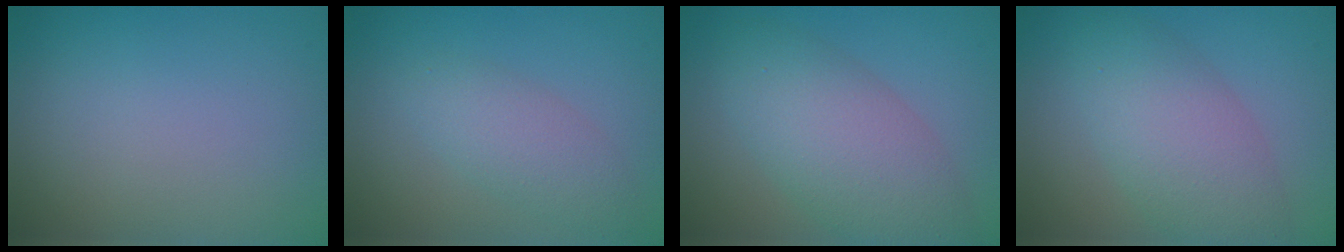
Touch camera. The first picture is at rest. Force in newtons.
{"total": 2.8, "press": 2.8, "slide": 0.0}
{"total": 6.4, "press": 6.4, "slide": 0.2}
{"total": 5.5, "press": 5.5, "slide": 0.2}